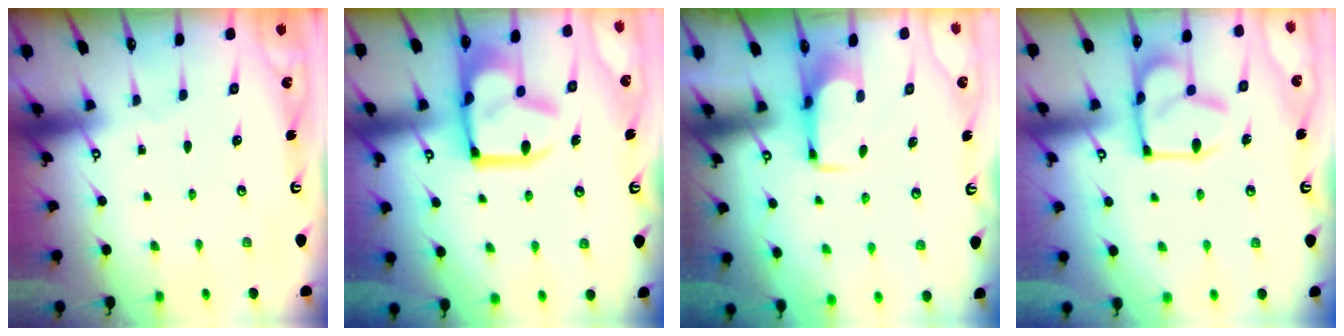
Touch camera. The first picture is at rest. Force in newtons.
{"total": 18.4, "press": 18.3, "slide": 2.2}
{"total": 1.7, "press": 1.7, "slide": 0.4}
{"total": 11.9, "press": 11.8, "slide": 0.7}